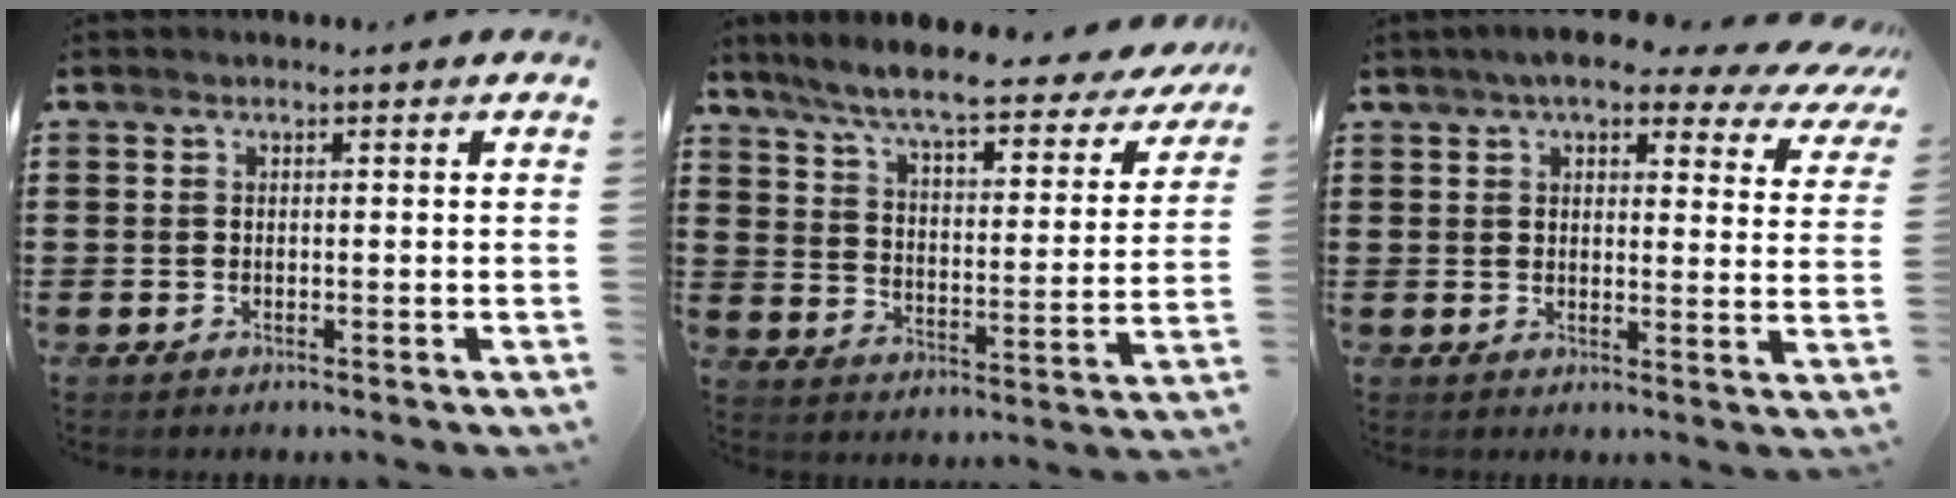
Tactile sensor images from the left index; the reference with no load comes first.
{"total": 7.5, "force": [6.4, 0.1, 3.9], "torque": [-0.101, -0.040, 0.103]}
{"total": 6.7, "force": [5.5, 1.4, 3.7], "torque": [-0.080, -0.012, 0.096]}